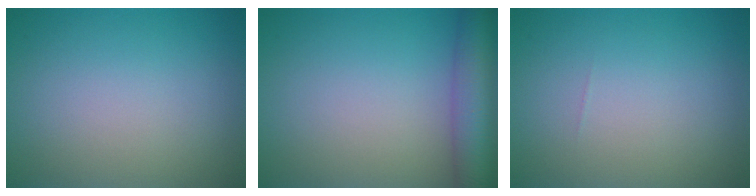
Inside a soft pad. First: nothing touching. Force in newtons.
{"total": 6.7, "press": 6.7, "slide": 0.3}
{"total": 0.0}